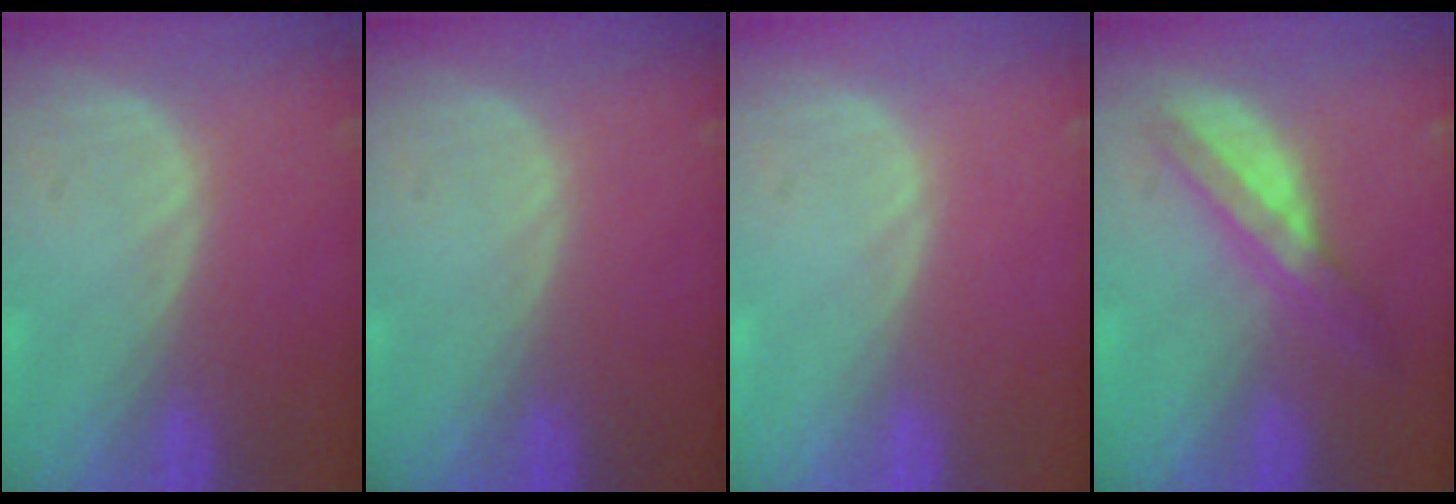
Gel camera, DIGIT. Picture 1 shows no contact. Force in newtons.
{"total": 0.0}
{"total": 0.0}
{"total": 5.6, "press": 5.3, "slide": 2.0}